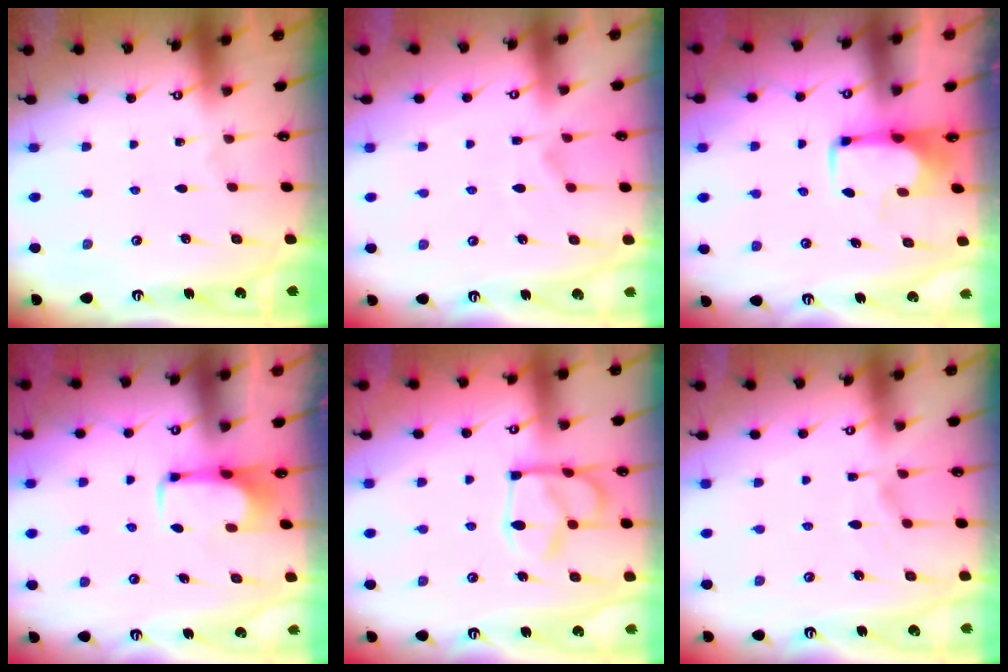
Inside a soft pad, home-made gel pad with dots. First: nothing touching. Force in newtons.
{"total": 1.4, "press": 0.5, "slide": 1.3}
{"total": 1.6, "press": 1.6, "slide": 0.4}
{"total": 1.8, "press": 1.8, "slide": 0.4}
{"total": 5.8, "press": 5.7, "slide": 1.1}
{"total": 1.6, "press": 1.3, "slide": 1.0}